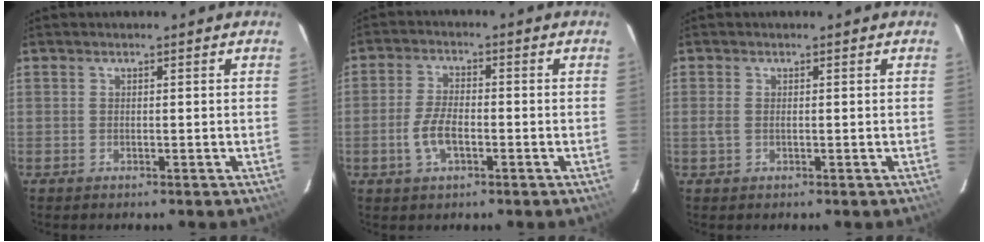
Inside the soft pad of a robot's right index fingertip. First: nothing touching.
{"total": 5.2, "force": [-1.8, 2.6, 4.2], "torque": [-0.090, -0.002, -0.031]}
{"total": 1.6, "force": [-0.1, 0.7, 1.4], "torque": [-0.033, -0.002, -0.003]}